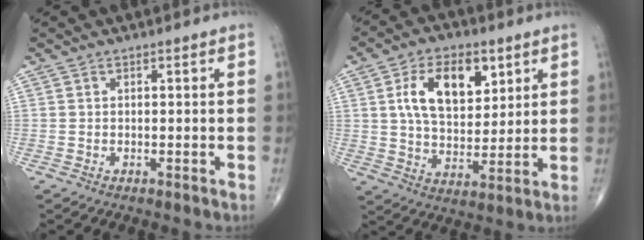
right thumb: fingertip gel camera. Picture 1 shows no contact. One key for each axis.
{"total": 14.0, "fx": 5.0, "fy": 8.1, "fz": 10.2, "tx": -0.145, "ty": -0.017, "tz": 0.093}